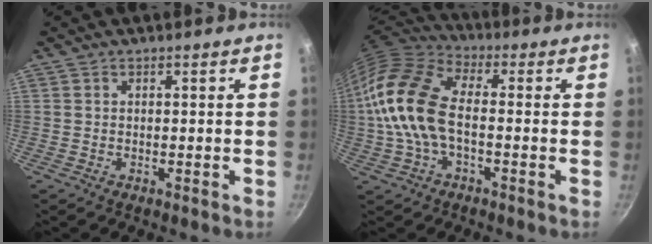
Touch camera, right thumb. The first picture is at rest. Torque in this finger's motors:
{"motor_torque": [-0.76, 1.30, 1.92, 0.08, 0.77]}